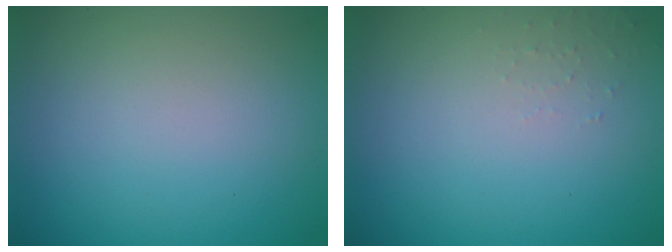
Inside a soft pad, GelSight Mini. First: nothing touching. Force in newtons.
{"total": 0.7, "press": 0.7, "slide": 0.1}